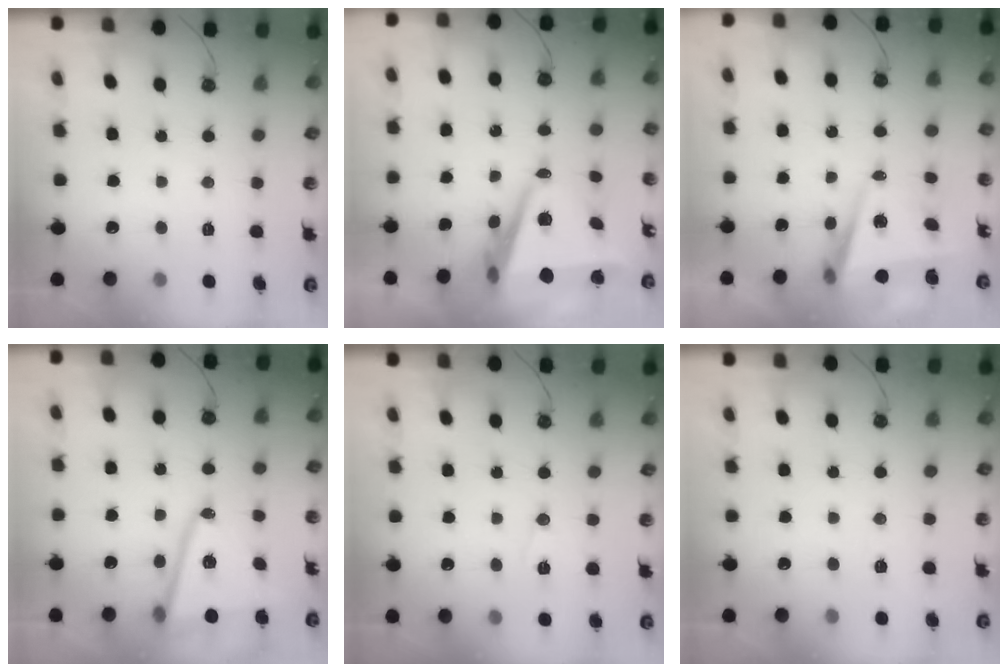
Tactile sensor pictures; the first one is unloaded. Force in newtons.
{"total": 11.4, "press": 10.6, "slide": 4.1}
{"total": 6.0, "press": 5.5, "slide": 2.5}
{"total": 13.8, "press": 13.6, "slide": 2.4}
{"total": 6.6, "press": 6.2, "slide": 2.3}
{"total": 2.4, "press": 1.7, "slide": 1.7}